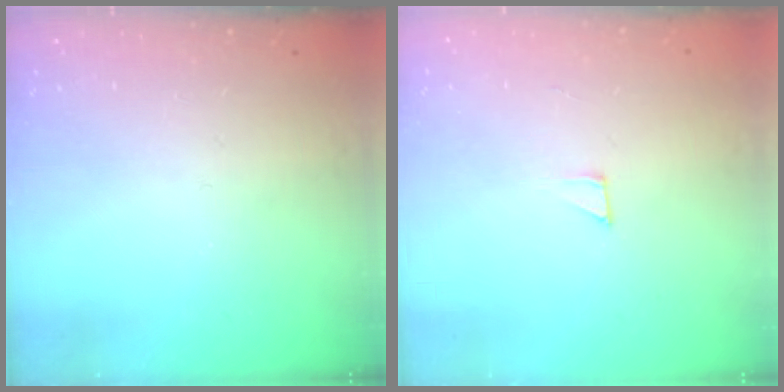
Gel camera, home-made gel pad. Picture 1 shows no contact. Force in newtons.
{"total": 1.9, "press": 1.9, "slide": 0.1}